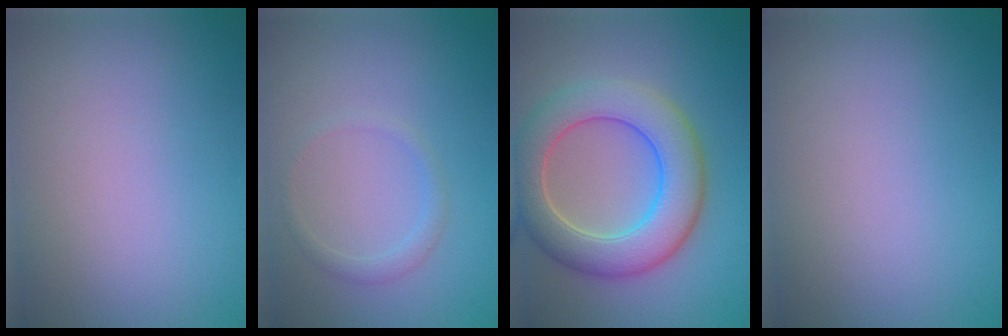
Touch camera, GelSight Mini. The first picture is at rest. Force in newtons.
{"total": 1.2, "press": 1.1, "slide": 0.1}
{"total": 7.6, "press": 7.6, "slide": 0.9}
{"total": 0.0}